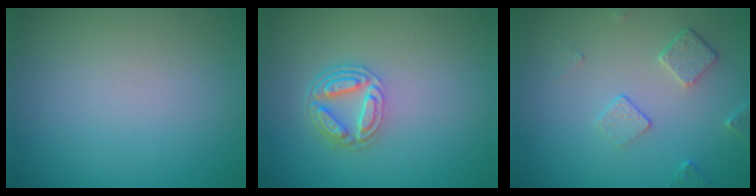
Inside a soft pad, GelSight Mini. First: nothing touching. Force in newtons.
{"total": 4.0, "press": 3.1, "slide": 2.6}
{"total": 2.3, "press": 1.6, "slide": 1.6}